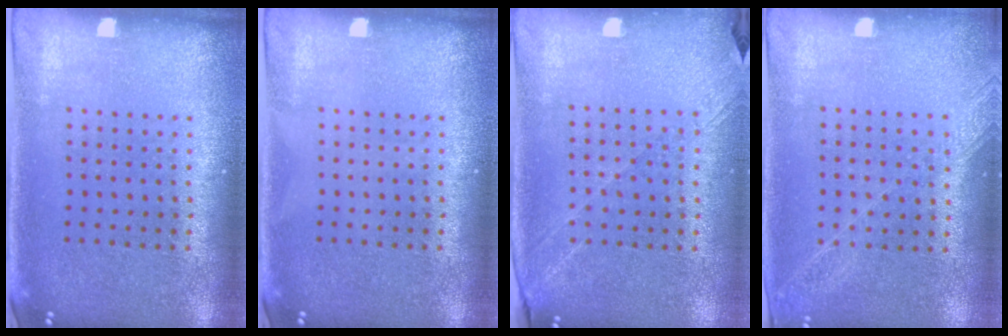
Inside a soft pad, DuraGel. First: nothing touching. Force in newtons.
{"total": 0.0}
{"total": 1.3, "press": 1.3, "slide": 0.4}
{"total": 1.3, "press": 1.2, "slide": 0.3}